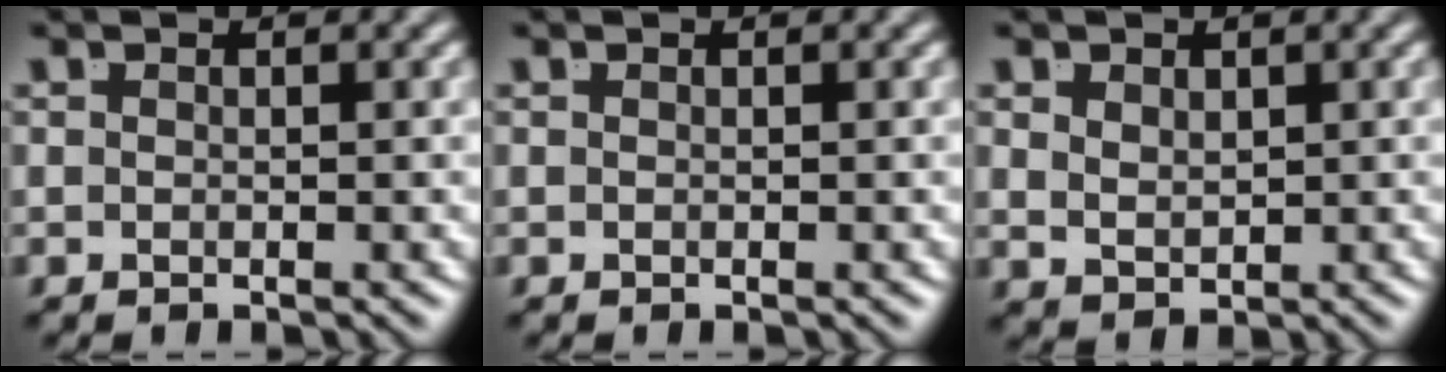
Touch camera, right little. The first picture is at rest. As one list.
[{"total": 0.0}, {"total": 2.3, "force": [0.7, 1.6, 1.6], "torque": [-0.037, -0.020, 0.031]}]